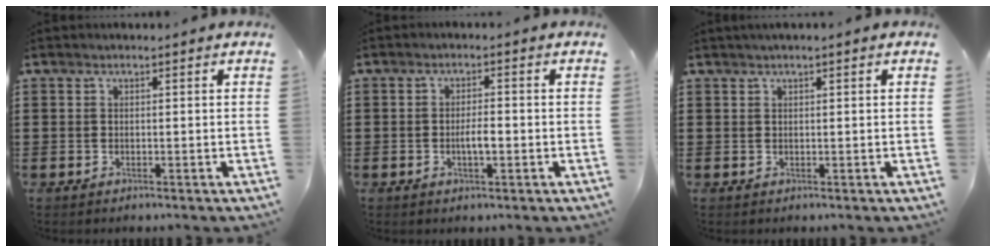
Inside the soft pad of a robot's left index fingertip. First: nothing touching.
{"total": 2.9, "force": [-0.7, 0.9, 2.7], "torque": [-0.050, 0.003, -0.013]}
{"total": 0.7, "force": [0.4, 0.0, 0.6], "torque": [-0.012, 0.001, 0.006]}